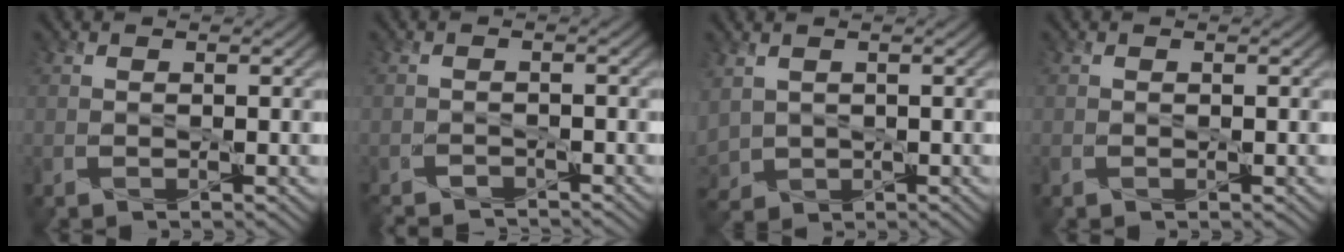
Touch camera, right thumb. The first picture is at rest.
{"total": 3.5, "force": [-3.4, 0.3, 0.7], "torque": [-0.021, -0.005, -0.061]}
{"total": 3.4, "force": [0.5, 2.6, 2.1], "torque": [-0.074, -0.009, 0.011]}
{"total": 0.0}